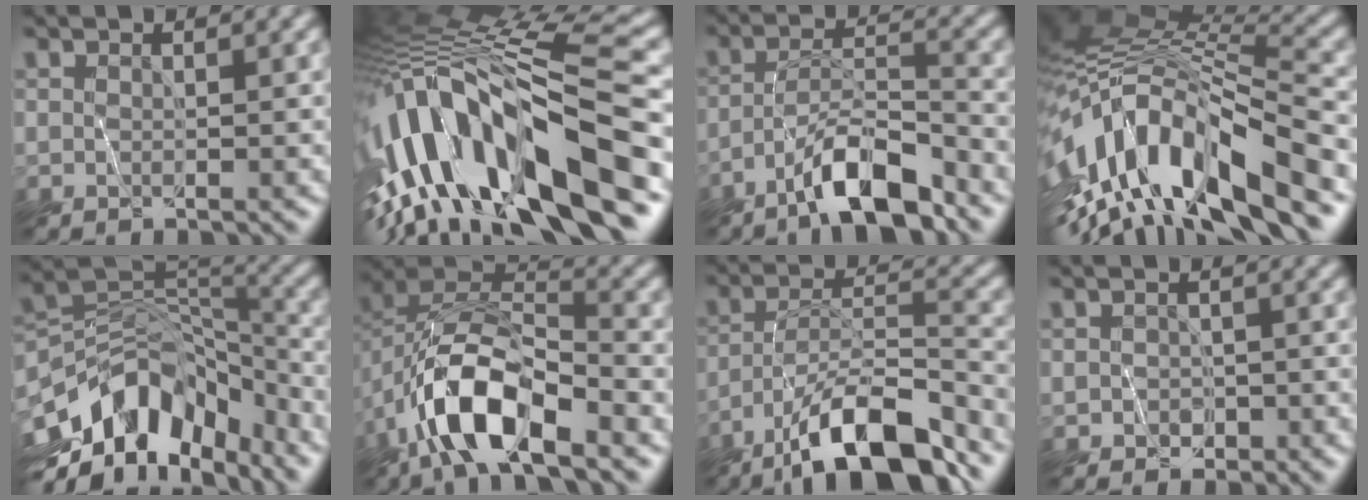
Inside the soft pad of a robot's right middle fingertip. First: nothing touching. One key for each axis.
{"total": 16.2, "fx": -5.6, "fy": 5.0, "fz": 14.3, "tx": -0.256, "ty": 0.022, "tz": -0.100}
{"total": 6.4, "fx": -5.2, "fy": 0.9, "fz": 3.7, "tx": -0.064, "ty": 0.005, "tz": -0.097}
{"total": 13.9, "fx": -6.1, "fy": 4.6, "fz": 11.6, "tx": -0.218, "ty": 0.012, "tz": -0.113}
{"total": 10.1, "fx": -6.4, "fy": 5.5, "fz": 5.5, "tx": -0.096, "ty": 0.016, "tz": -0.120}
{"total": 8.9, "fx": -5.3, "fy": 3.1, "fz": 6.5, "tx": -0.127, "ty": 0.011, "tz": -0.104}
{"total": 9.8, "fx": -7.6, "fy": 1.8, "fz": 5.9, "tx": -0.097, "ty": 0.012, "tz": -0.141}
{"total": 1.2, "fx": -1.0, "fy": 0.7, "fz": 0.2, "tx": -0.001, "ty": -0.006, "tz": -0.020}